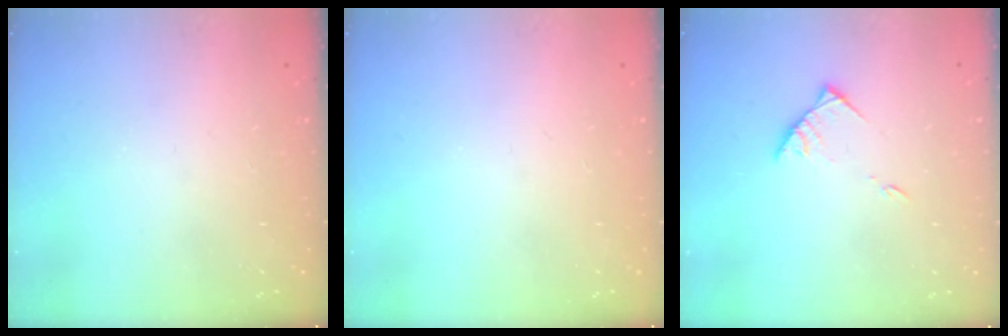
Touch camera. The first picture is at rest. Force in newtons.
{"total": 0.0}
{"total": 4.2, "press": 4.1, "slide": 0.6}